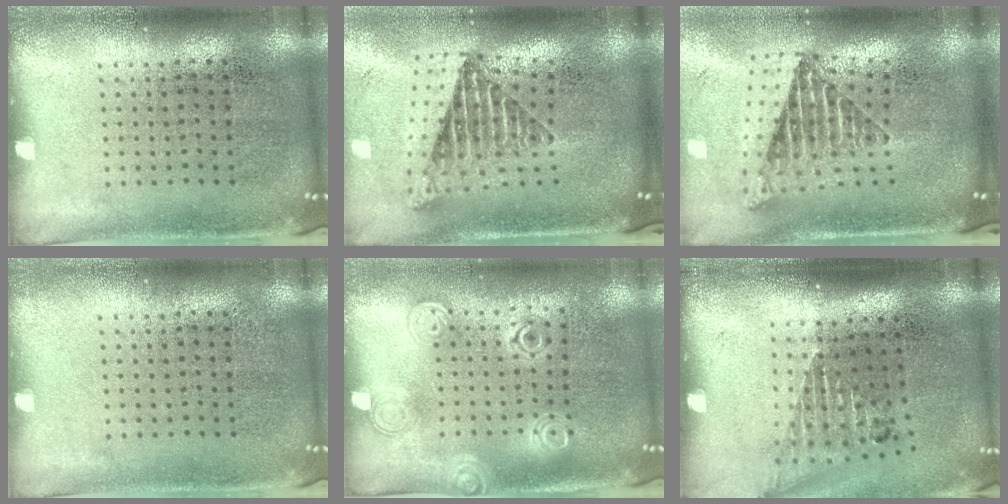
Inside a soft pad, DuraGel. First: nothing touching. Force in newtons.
{"total": 2.6, "press": 1.6, "slide": 2.0}
{"total": 2.6, "press": 1.7, "slide": 1.9}
{"total": 0.0}
{"total": 1.4, "press": 1.3, "slide": 0.4}
{"total": 1.5, "press": 1.2, "slide": 0.9}